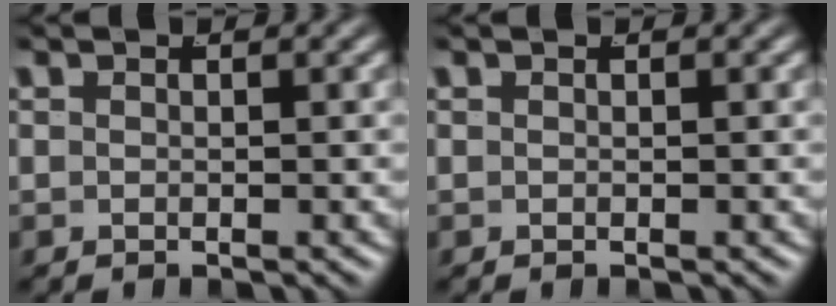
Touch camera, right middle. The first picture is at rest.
{"total": 0.0}